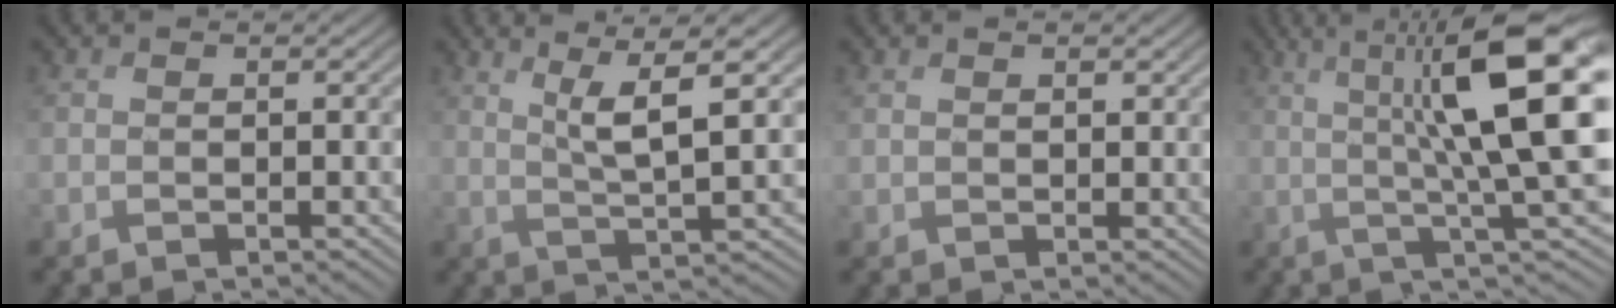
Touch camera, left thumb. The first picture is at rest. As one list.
[{"total": 6.6, "force": [2.8, 0.8, 6.0], "torque": [-0.116, 0.014, 0.056]}, {"total": 1.6, "force": [1.2, 0.7, 0.7], "torque": [-0.015, -0.001, 0.026]}, {"total": 14.1, "force": [3.4, 2.5, 13.5], "torque": [-0.198, 0.004, 0.069]}]